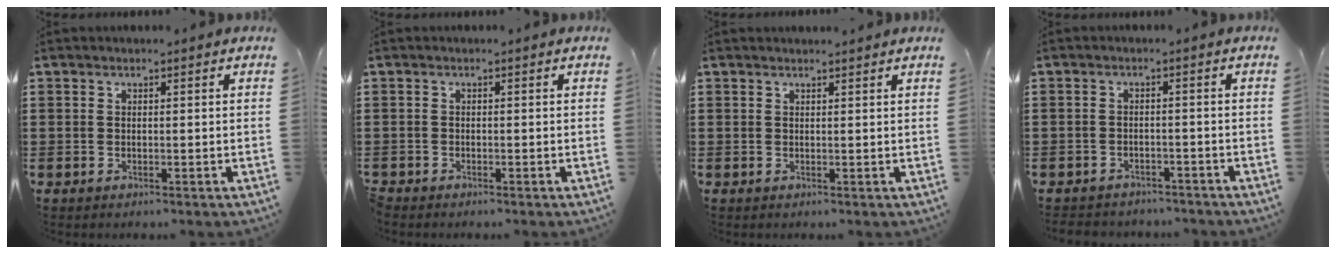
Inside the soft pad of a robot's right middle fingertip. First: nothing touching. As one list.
[{"total": 0.6, "force": [-0.6, 0.0, 0.1], "torque": [-0.003, -0.003, -0.011]}, {"total": 0.6, "force": [0.6, -0.1, 0.0], "torque": [-0.002, -0.003, 0.012]}, {"total": 2.2, "force": [-2.1, 0.4, -0.2], "torque": [-0.003, -0.001, -0.047]}]